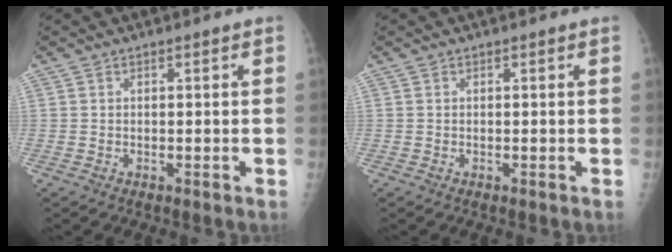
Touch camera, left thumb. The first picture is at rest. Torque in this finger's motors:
{"motor_torque": [0.00, 0.00, 0.02, -0.02, 0.00]}